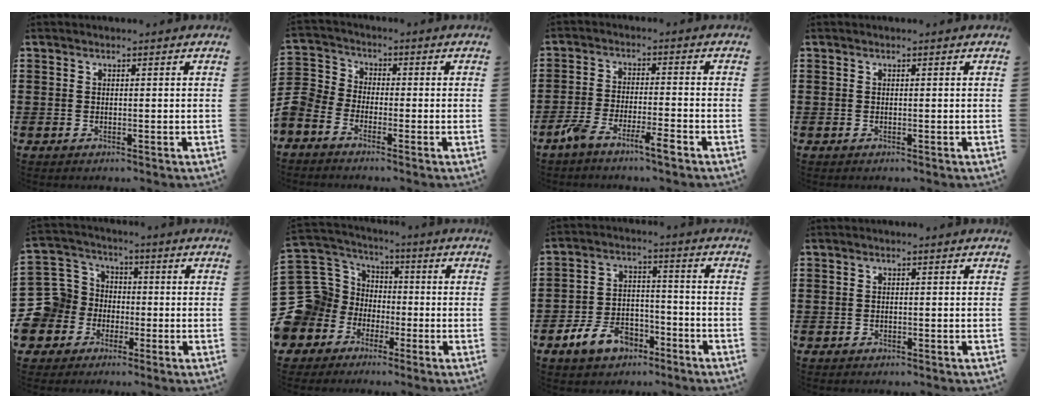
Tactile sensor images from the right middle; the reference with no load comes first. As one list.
[{"total": 4.7, "force": [-3.9, 2.6, 0.8], "torque": [-0.047, 0.002, -0.090]}, {"total": 5.2, "force": [-3.9, 0.8, 3.3], "torque": [-0.081, -0.007, -0.077]}, {"total": 0.0}, {"total": 10.5, "force": [-2.6, 10.0, 1.8], "torque": [-0.107, 0.007, -0.050]}, {"total": 13.4, "force": [-3.3, 12.5, 3.5], "torque": [-0.154, -0.008, -0.047]}, {"total": 7.8, "force": [-5.6, 4.2, 3.3], "torque": [-0.079, 0.021, -0.112]}, {"total": 0.7, "force": [-0.5, 0.5, 0.0], "torque": [-0.001, 0.004, -0.011]}]